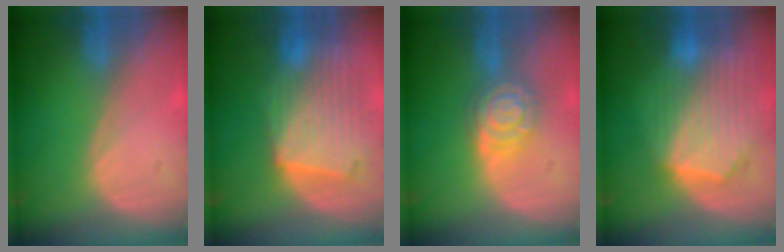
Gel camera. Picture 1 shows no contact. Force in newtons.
{"total": 10.7, "press": 9.3, "slide": 5.3}
{"total": 6.7, "press": 6.6, "slide": 0.4}
{"total": 10.2, "press": 8.9, "slide": 5.0}